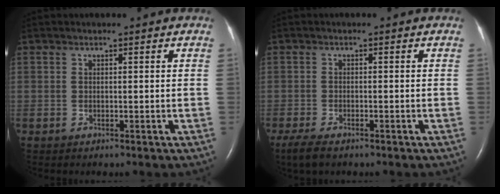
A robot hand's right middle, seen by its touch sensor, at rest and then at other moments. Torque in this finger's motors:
{"motor_torque": [0.11, -0.10, 0.00, 0.02]}